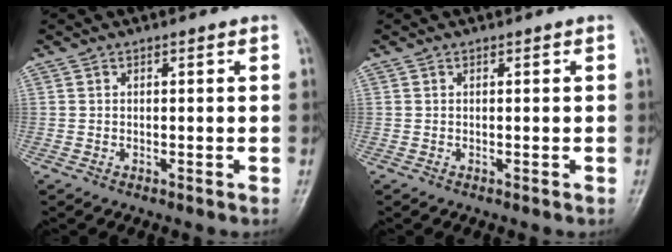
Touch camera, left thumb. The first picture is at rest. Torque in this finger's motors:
{"motor_torque": [0.11, 0.11, 0.06, -0.06, 0.00]}